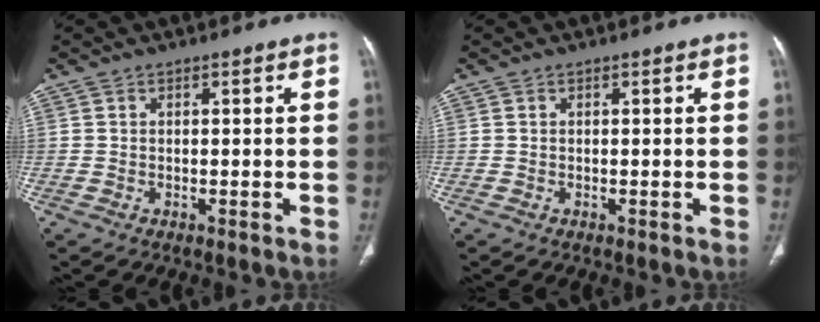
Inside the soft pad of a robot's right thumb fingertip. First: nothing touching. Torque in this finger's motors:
{"motor_torque": [-0.02, 0.04, 0.00, 0.00, 0.00]}